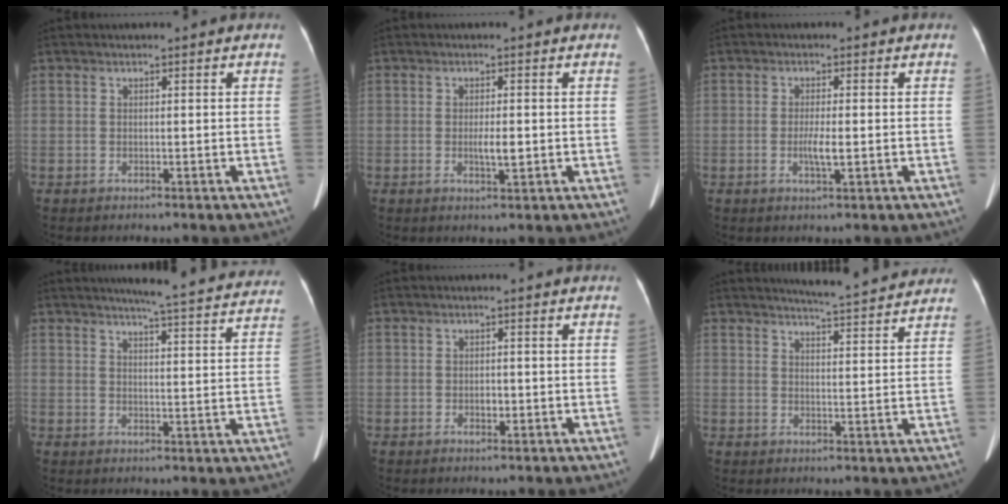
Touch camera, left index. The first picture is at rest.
{"total": 2.5, "force": [-0.3, 0.6, 2.4], "torque": [-0.045, -0.002, -0.003]}
{"total": 2.8, "force": [-0.5, 0.3, 2.7], "torque": [-0.054, -0.003, -0.008]}
{"total": 19.3, "force": [18.1, 0.9, 6.7], "torque": [-0.082, -0.042, 0.201]}
{"total": 1.4, "force": [-0.5, 0.8, 1.0], "torque": [-0.018, 0.001, -0.005]}
{"total": 9.6, "force": [9.2, 0.1, 2.8], "torque": [-0.045, 0.002, 0.109]}